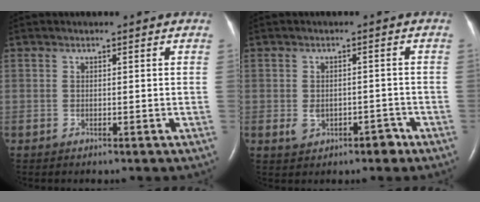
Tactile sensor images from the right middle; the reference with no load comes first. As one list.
[{"total": 3.7, "force": [-1.6, 2.4, 2.3], "torque": [-0.035, 0.008, -0.013]}]